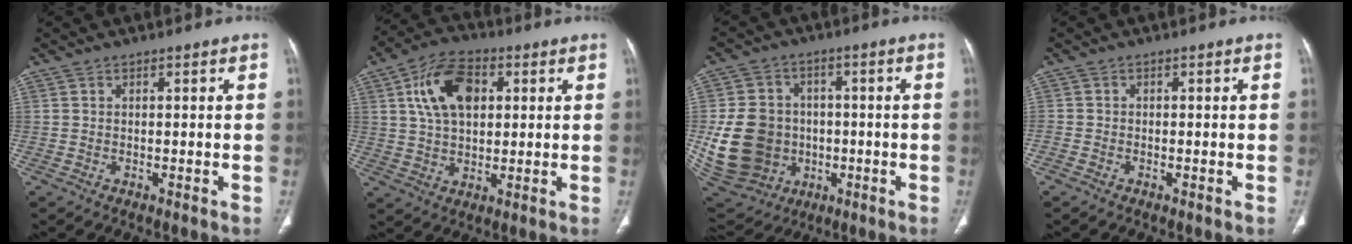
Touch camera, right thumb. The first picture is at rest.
{"total": 12.6, "force": [3.6, 7.8, 9.3], "torque": [-0.151, 0.005, 0.061]}
{"total": 18.1, "force": [-1.9, 15.6, 9.0], "torque": [-0.164, 0.013, -0.007]}
{"total": 0.8, "force": [-0.6, 0.4, 0.4], "torque": [-0.007, 0.000, -0.018]}